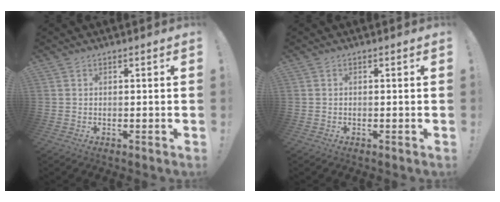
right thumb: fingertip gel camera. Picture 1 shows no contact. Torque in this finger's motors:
{"motor_torque": [0.10, -0.05, 0.10, -0.03, -0.01]}